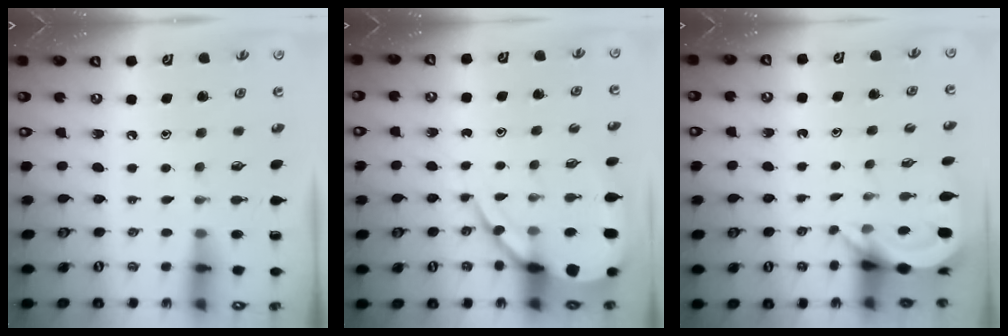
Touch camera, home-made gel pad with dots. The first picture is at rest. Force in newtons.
{"total": 10.6, "press": 10.5, "slide": 1.1}
{"total": 4.4, "press": 4.4, "slide": 0.2}